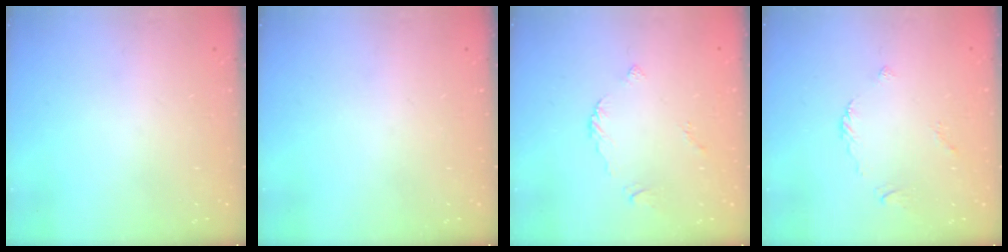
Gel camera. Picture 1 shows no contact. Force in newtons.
{"total": 0.0}
{"total": 3.0, "press": 3.0, "slide": 0.4}
{"total": 2.2, "press": 2.2, "slide": 0.6}